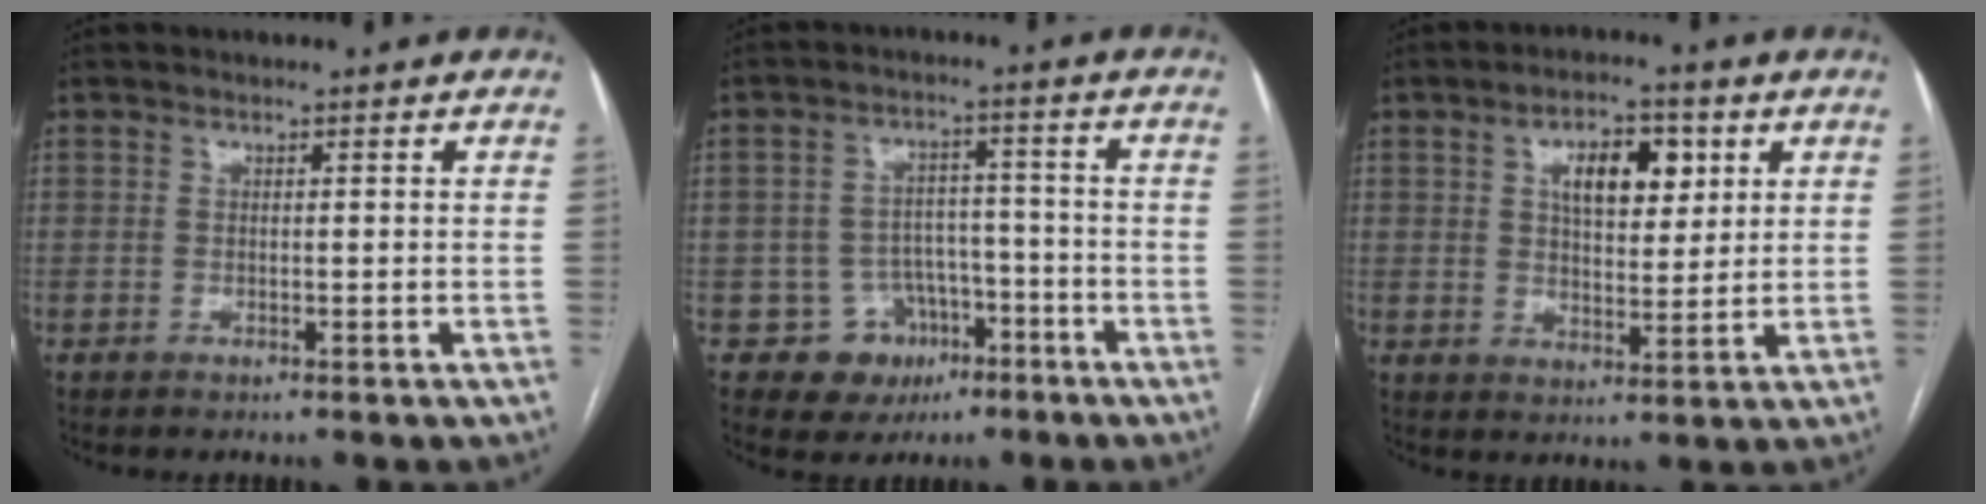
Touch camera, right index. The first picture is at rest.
{"total": 7.3, "force": [-3.3, 6.4, 0.8], "torque": [0.004, 0.017, -0.041]}
{"total": 8.2, "force": [3.1, 3.9, 6.5], "torque": [-0.101, 0.012, 0.053]}